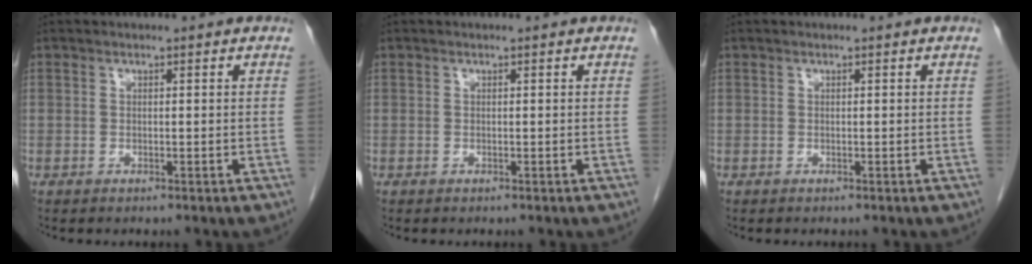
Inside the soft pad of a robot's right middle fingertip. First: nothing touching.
{"total": 0.0}
{"total": 0.0}